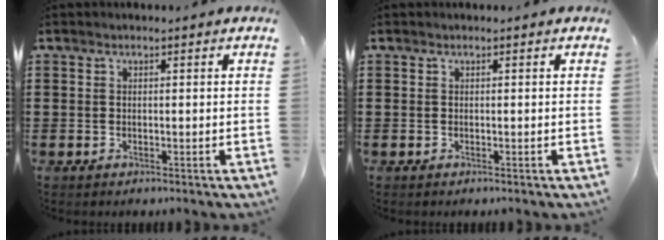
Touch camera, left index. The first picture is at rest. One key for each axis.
{"total": 0.0}